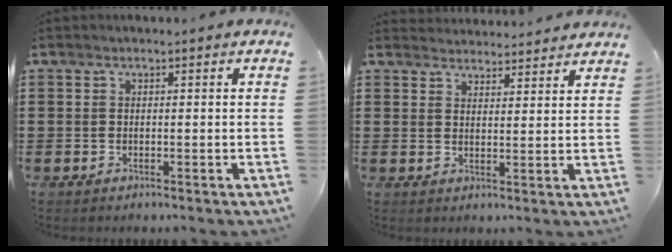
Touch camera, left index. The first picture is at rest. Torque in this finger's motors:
{"motor_torque": [1.28, -0.86, -0.04, -0.01]}